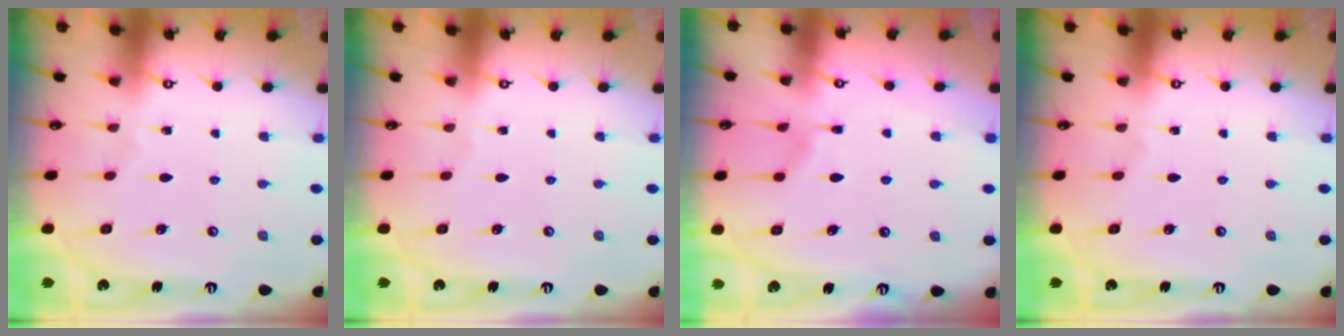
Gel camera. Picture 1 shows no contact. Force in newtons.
{"total": 0.0}
{"total": 5.6, "press": 5.6, "slide": 0.6}
{"total": 0.0}